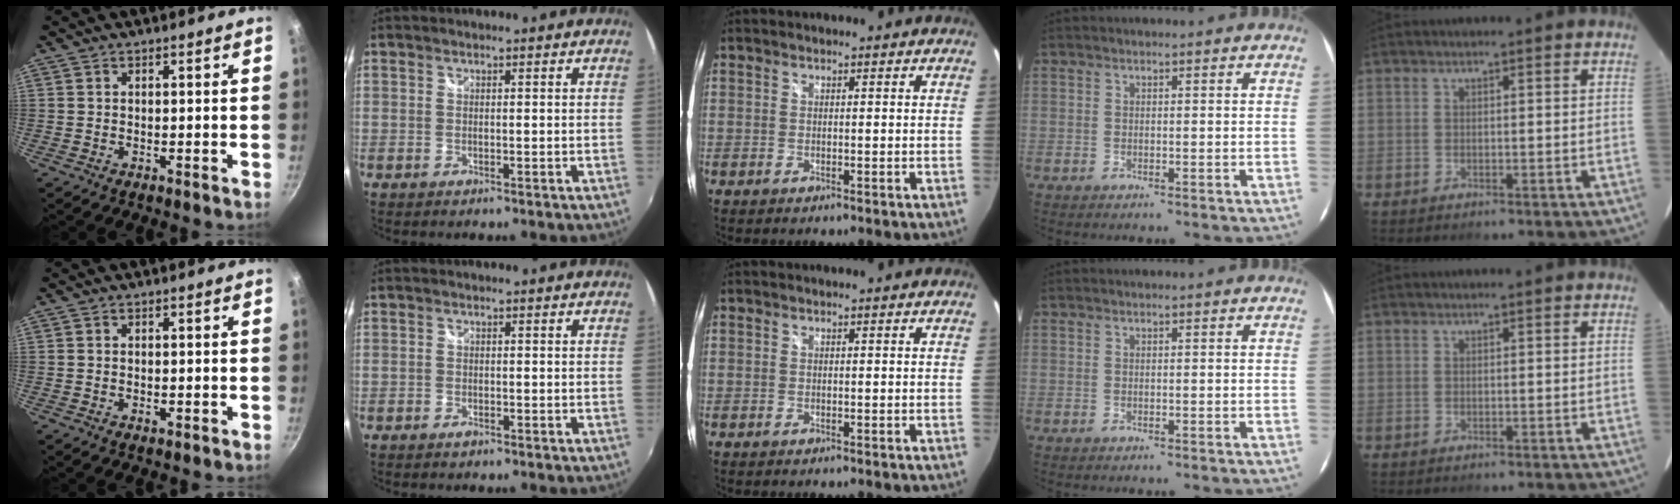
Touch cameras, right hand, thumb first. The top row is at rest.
{"thumb": {"total": 1.0, "force": [-0.3, 0.5, 0.8], "torque": [-0.013, 0.001, -0.004]}, "index": {"total": 1.1, "force": [-0.8, 0.6, 0.4], "torque": [-0.008, -0.002, -0.017]}}